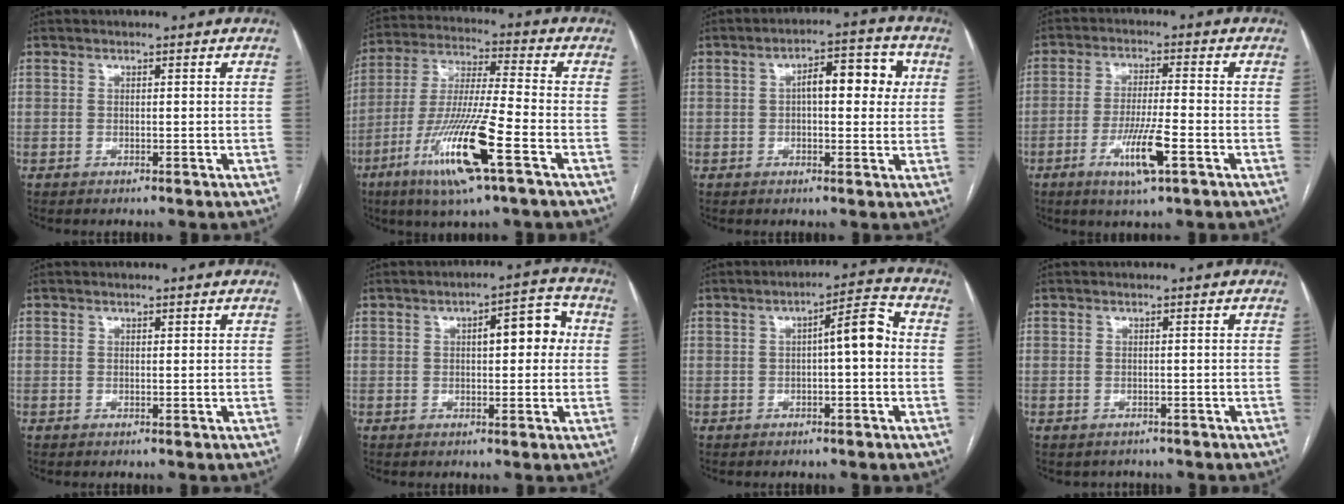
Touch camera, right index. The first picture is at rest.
{"total": 15.8, "force": [-7.1, 0.4, 14.1], "torque": [-0.289, -0.024, -0.131]}
{"total": 8.0, "force": [1.4, 3.0, 7.2], "torque": [-0.100, 0.029, 0.017]}
{"total": 8.0, "force": [-3.5, 0.5, 7.2], "torque": [-0.138, -0.015, -0.061]}
{"total": 0.0}
{"total": 6.8, "force": [1.2, 2.4, 6.2], "torque": [-0.080, 0.027, 0.014]}
{"total": 5.9, "force": [0.1, 1.2, 5.7], "torque": [-0.081, 0.022, -0.003]}
{"total": 1.6, "force": [-1.3, 1.0, 0.2], "torque": [-0.004, 0.001, -0.015]}